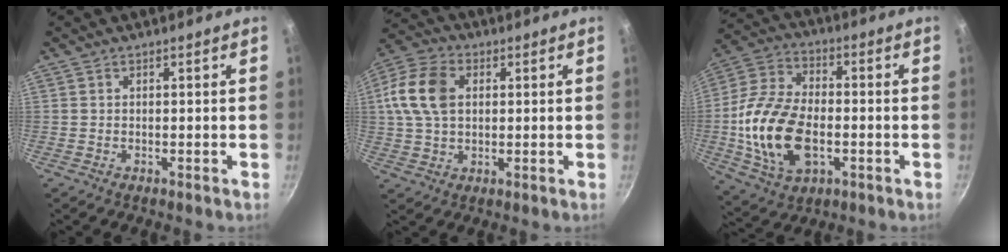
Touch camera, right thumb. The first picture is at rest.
{"total": 12.0, "force": [2.2, 8.2, 8.4], "torque": [-0.154, 0.012, 0.030]}
{"total": 18.6, "force": [-3.1, 11.4, 14.4], "torque": [-0.277, 0.021, -0.058]}